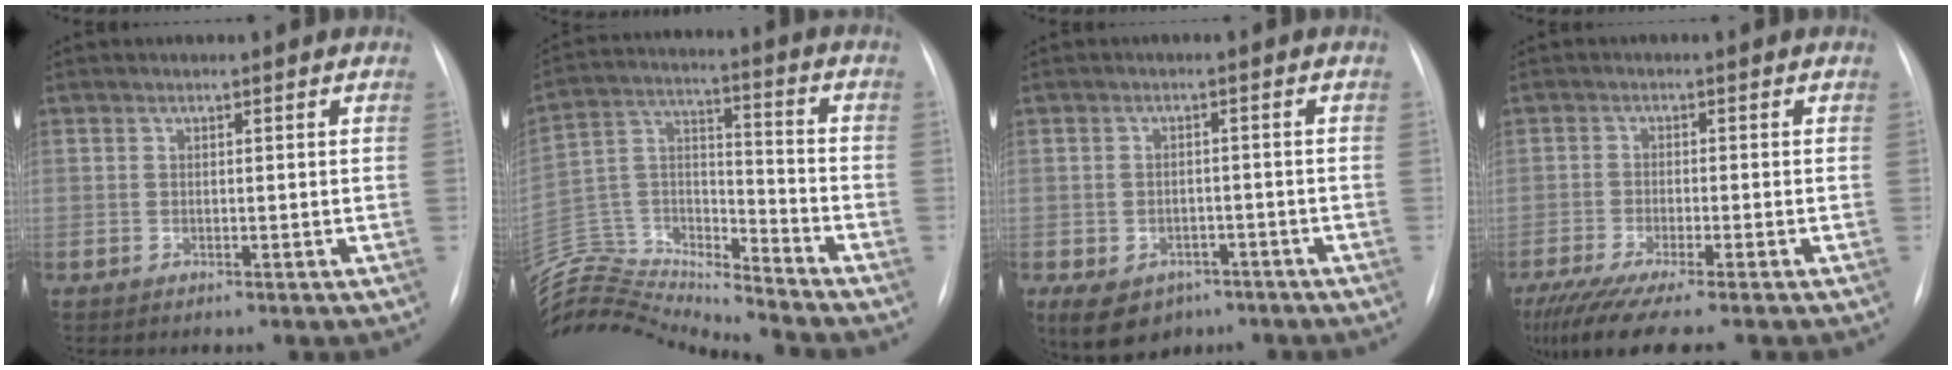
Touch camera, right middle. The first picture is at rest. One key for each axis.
{"total": 20.6, "fx": -20.2, "fy": 0.7, "fz": 4.2, "tx": -0.090, "ty": 0.037, "tz": -0.353}
{"total": 10.8, "fx": -5.9, "fy": 7.9, "fz": 4.5, "tx": -0.108, "ty": 0.007, "tz": -0.077}
{"total": 10.4, "fx": -8.2, "fy": 0.6, "fz": 6.4, "tx": -0.099, "ty": -0.026, "tz": -0.135}